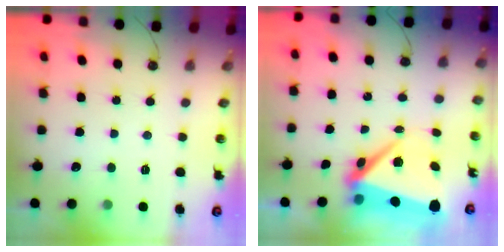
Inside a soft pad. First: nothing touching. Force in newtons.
{"total": 9.1, "press": 9.0, "slide": 1.3}